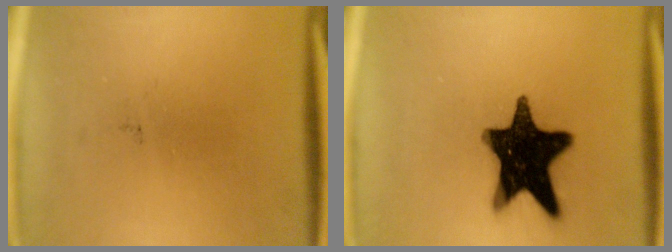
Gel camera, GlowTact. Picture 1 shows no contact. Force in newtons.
{"total": 17.9}